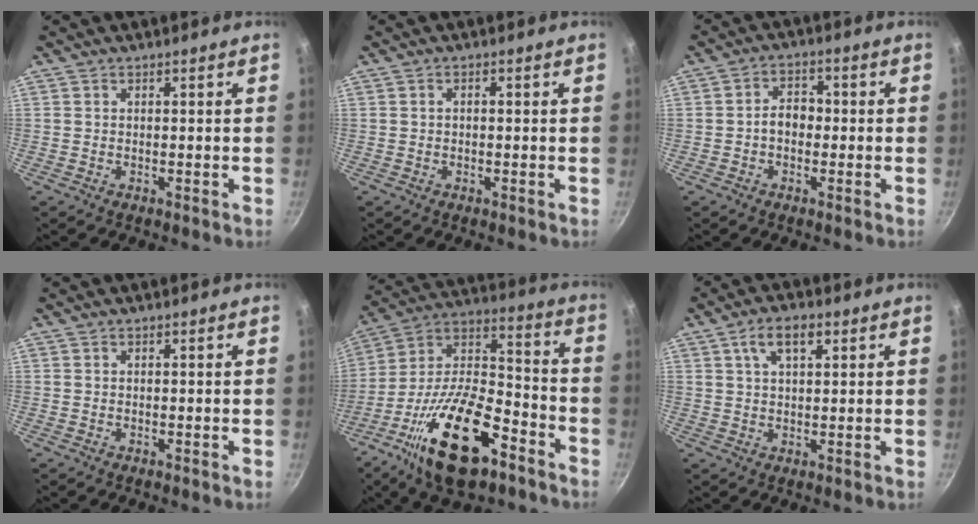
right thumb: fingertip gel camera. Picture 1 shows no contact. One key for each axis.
{"total": 0.8, "fx": -0.1, "fy": 0.5, "fz": 0.6, "tx": -0.012, "ty": 0.006, "tz": -0.001}
{"total": 4.5, "fx": -0.7, "fy": 3.4, "fz": 2.9, "tx": -0.023, "ty": 0.019, "tz": -0.018}
{"total": 0.0}
{"total": 24.2, "fx": -12.0, "fy": 10.7, "fz": 18.0, "tx": -0.297, "ty": 0.060, "tz": -0.219}
{"total": 6.0, "fx": 2.6, "fy": 2.9, "fz": 4.6, "tx": -0.069, "ty": 0.003, "tz": 0.044}